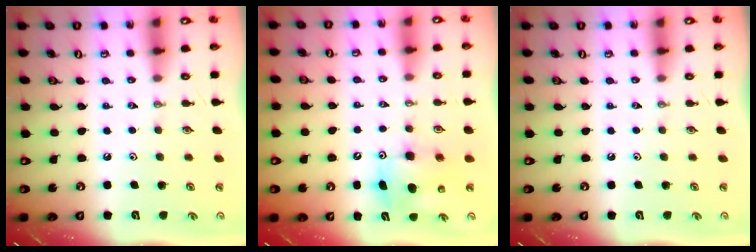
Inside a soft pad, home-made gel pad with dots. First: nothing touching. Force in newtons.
{"total": 8.8, "press": 8.7, "slide": 0.8}
{"total": 0.0}